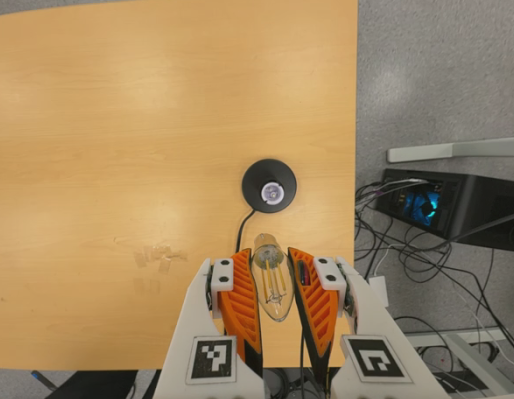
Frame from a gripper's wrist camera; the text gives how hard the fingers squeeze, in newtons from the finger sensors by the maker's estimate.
{"total": 21.3, "left": 23.7, "right": 18.9}